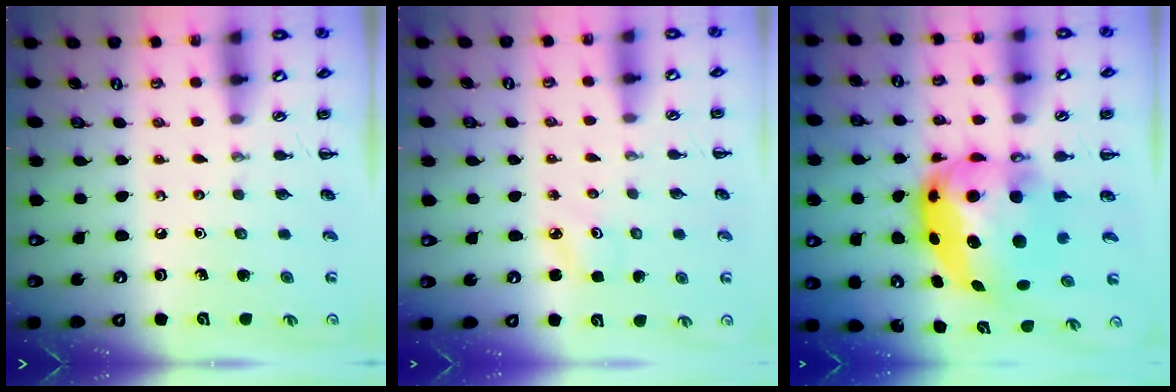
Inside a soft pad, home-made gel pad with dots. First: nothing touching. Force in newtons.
{"total": 2.5, "press": 2.4, "slide": 0.7}
{"total": 12.1, "press": 11.8, "slide": 3.0}